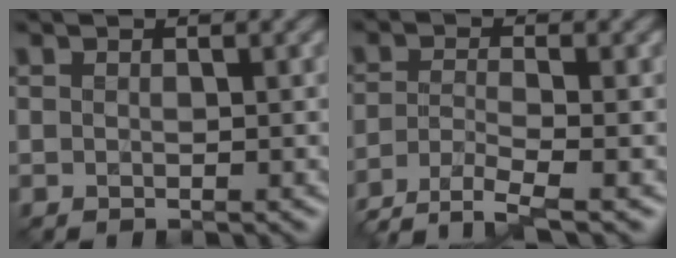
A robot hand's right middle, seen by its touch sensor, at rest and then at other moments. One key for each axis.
{"total": 4.1, "fx": -3.2, "fy": 0.8, "fz": 2.5, "tx": -0.048, "ty": -0.010, "tz": -0.068}